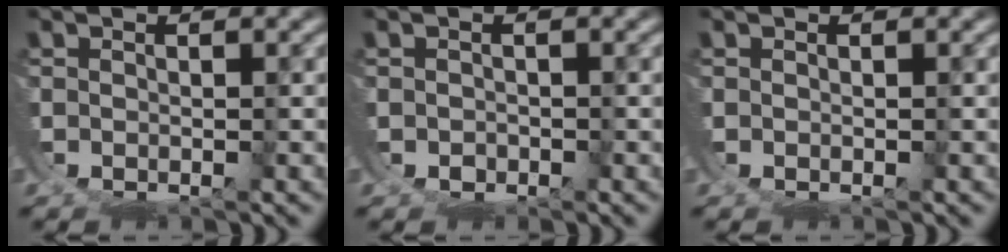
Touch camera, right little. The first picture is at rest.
{"total": 1.6, "force": [0.4, -0.7, -1.4], "torque": [0.021, -0.005, 0.009]}
{"total": 0.0}